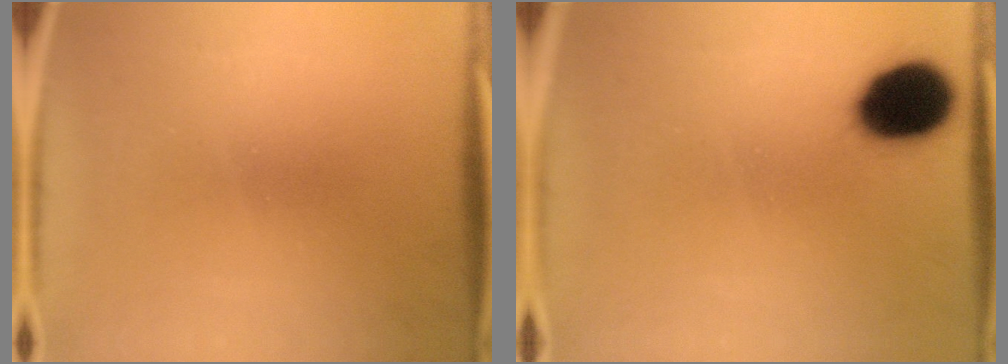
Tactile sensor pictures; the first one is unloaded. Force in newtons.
{"total": 13.9}